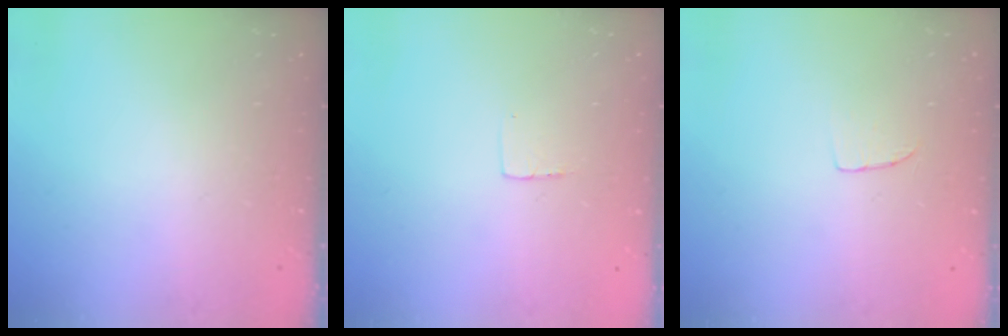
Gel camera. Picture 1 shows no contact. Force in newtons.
{"total": 3.0, "press": 3.0, "slide": 0.2}
{"total": 4.1, "press": 4.0, "slide": 0.2}